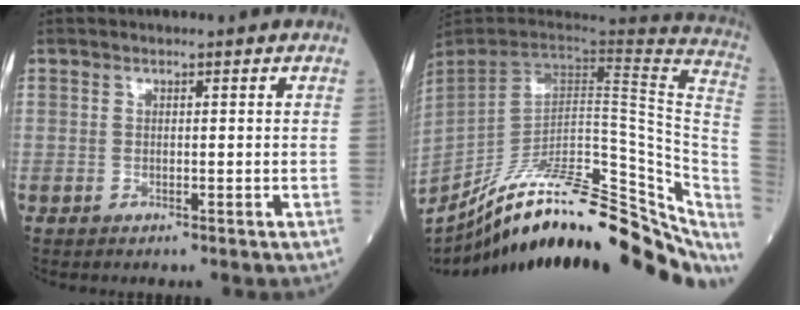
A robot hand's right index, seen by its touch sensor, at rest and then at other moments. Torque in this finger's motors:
{"motor_torque": [0.00, -2.14, 0.68, 0.18]}